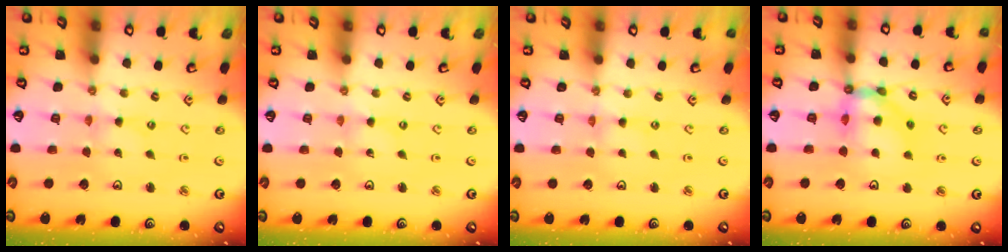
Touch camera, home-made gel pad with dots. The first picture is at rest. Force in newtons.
{"total": 0.0}
{"total": 0.0}
{"total": 12.4, "press": 12.3, "slide": 1.5}